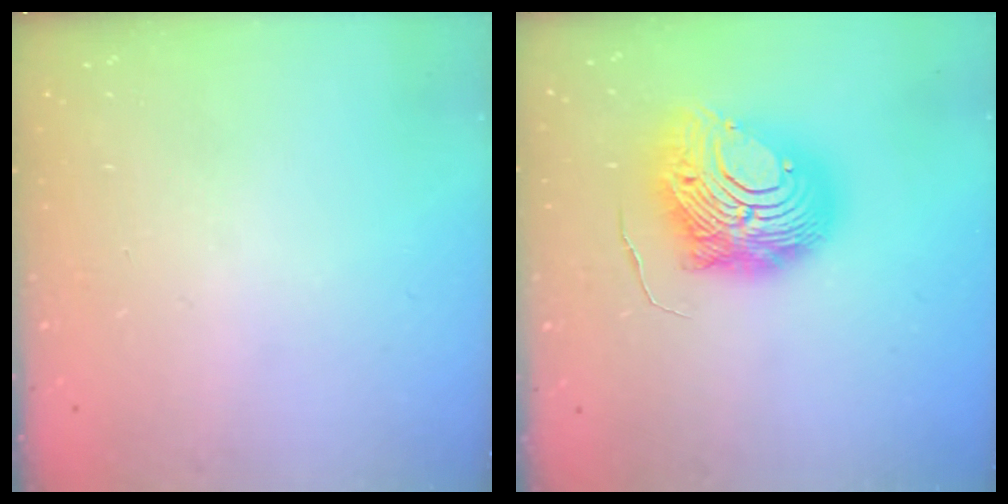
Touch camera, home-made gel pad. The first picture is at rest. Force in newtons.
{"total": 15.3, "press": 15.2, "slide": 1.6}